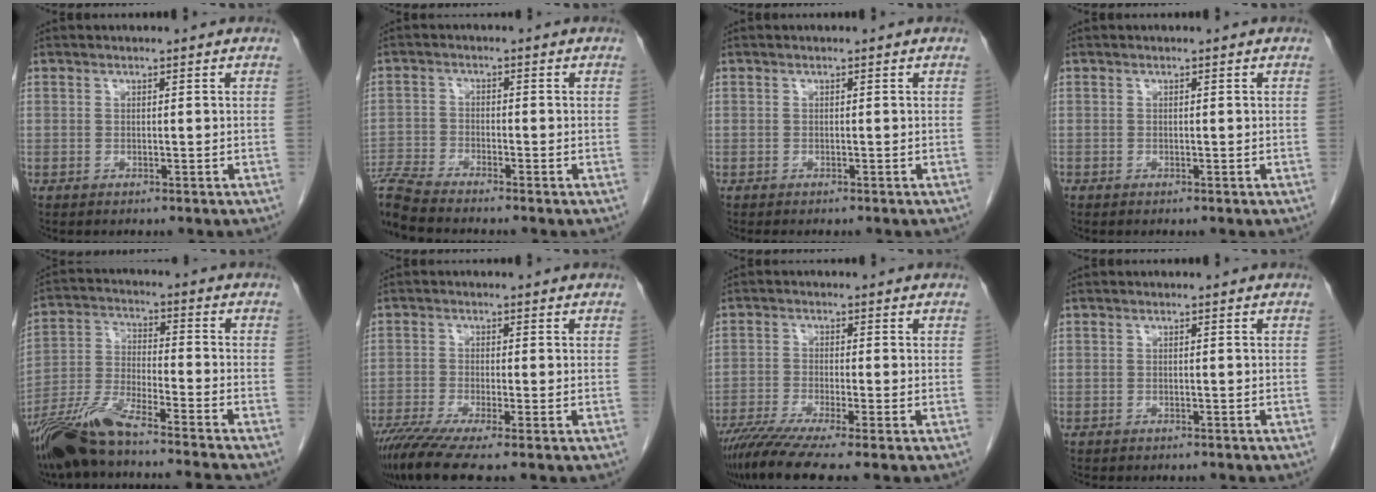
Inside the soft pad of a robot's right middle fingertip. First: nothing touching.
{"total": 7.6, "force": [-7.2, -0.9, 2.1], "torque": [-0.046, -0.013, -0.135]}
{"total": 1.4, "force": [-1.2, 0.4, 0.6], "torque": [-0.014, -0.005, -0.015]}
{"total": 0.0}
{"total": 14.5, "force": [-12.5, -0.6, 7.3], "torque": [-0.151, -0.014, -0.229]}
{"total": 7.6, "force": [-5.8, -0.4, 5.0], "torque": [-0.088, -0.024, -0.101]}
{"total": 8.3, "force": [-6.5, -0.8, 5.1], "torque": [-0.088, -0.026, -0.111]}
{"total": 4.8, "force": [-4.2, 1.3, 1.8], "torque": [-0.026, -0.007, -0.051]}